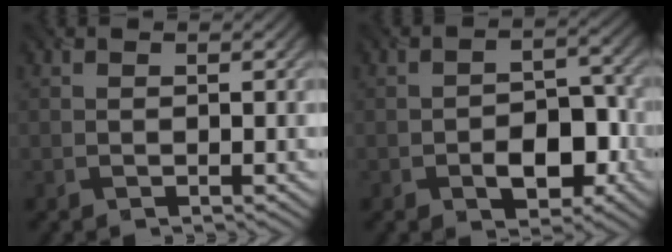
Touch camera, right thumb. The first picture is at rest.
{"total": 5.5, "force": [-2.4, 3.3, 3.7], "torque": [-0.047, -0.003, -0.037]}